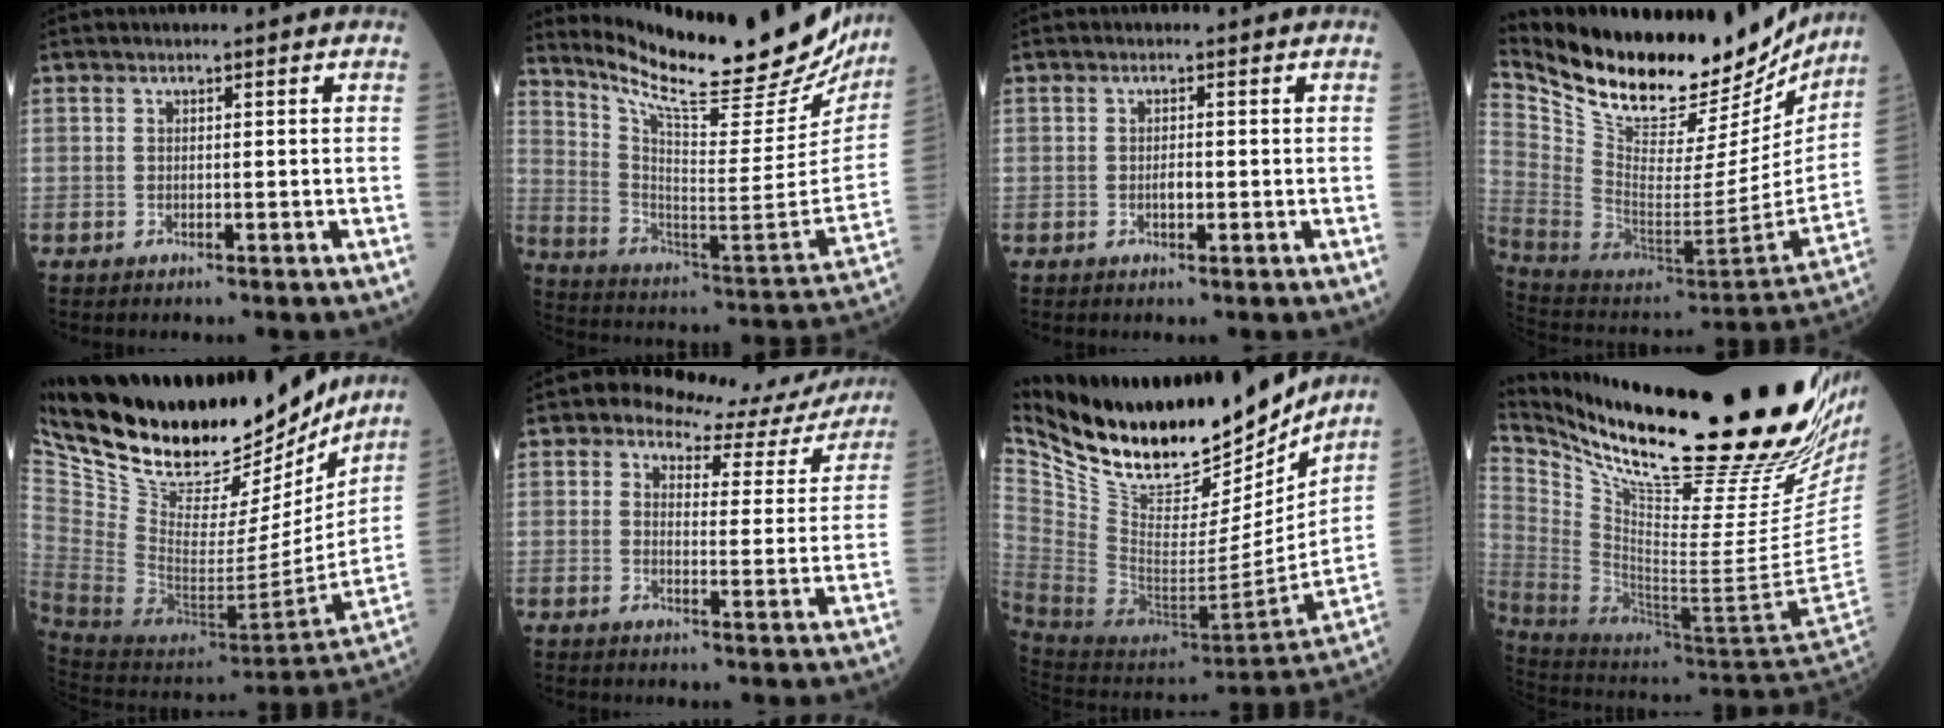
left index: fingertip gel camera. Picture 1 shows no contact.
{"total": 27.8, "force": [24.5, 4.5, 12.3], "torque": [-0.208, -0.080, 0.342]}
{"total": 1.2, "force": [-0.3, 0.5, 1.1], "torque": [-0.022, 0.001, -0.005]}
{"total": 28.3, "force": [24.3, 8.1, 12.1], "torque": [-0.222, -0.042, 0.374]}
{"total": 33.0, "force": [26.5, 11.2, 16.3], "torque": [-0.301, -0.008, 0.413]}
{"total": 11.3, "force": [10.1, 4.4, 2.7], "torque": [-0.022, 0.000, 0.105]}
{"total": 28.0, "force": [22.8, 9.2, 13.6], "torque": [-0.268, -0.027, 0.372]}
{"total": 34.0, "force": [24.9, 0.7, 23.2], "torque": [-0.345, -0.086, 0.383]}